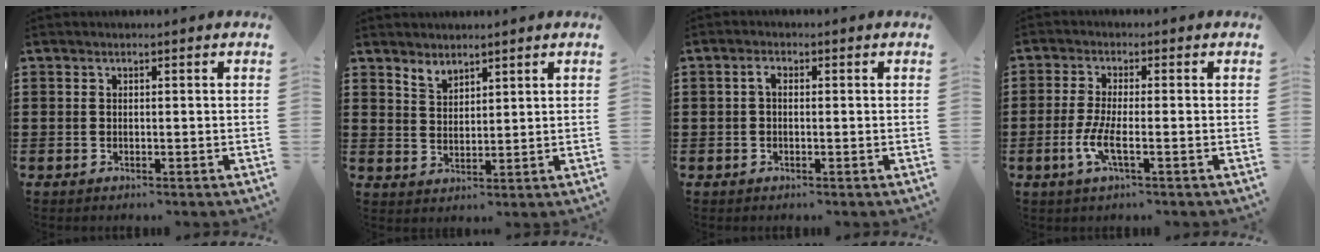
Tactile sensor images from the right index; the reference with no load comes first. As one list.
[{"total": 2.7, "force": [2.5, 1.0, 0.2], "torque": [-0.012, 0.000, 0.048]}, {"total": 1.5, "force": [-0.1, 0.8, 1.3], "torque": [-0.027, 0.003, -0.004]}, {"total": 4.6, "force": [-1.7, 0.6, 4.2], "torque": [-0.099, -0.014, -0.038]}]